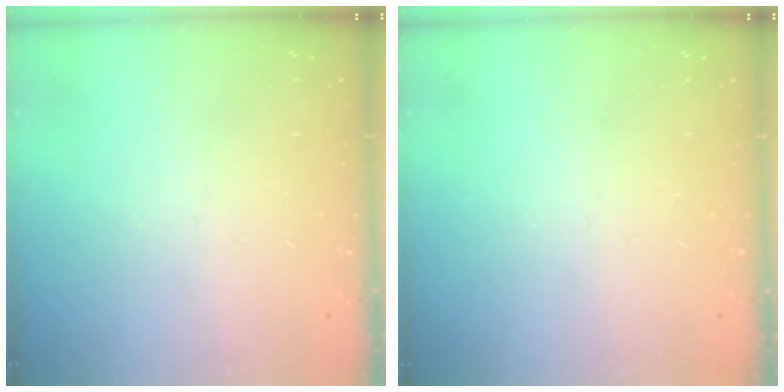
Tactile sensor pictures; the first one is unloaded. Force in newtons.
{"total": 0.0}